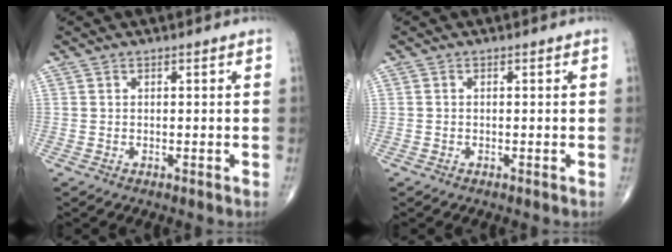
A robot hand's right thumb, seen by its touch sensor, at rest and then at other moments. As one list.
[{"total": 0.0}]